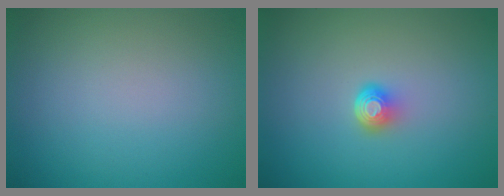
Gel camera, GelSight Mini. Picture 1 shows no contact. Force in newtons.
{"total": 2.0, "press": 1.3, "slide": 1.6}